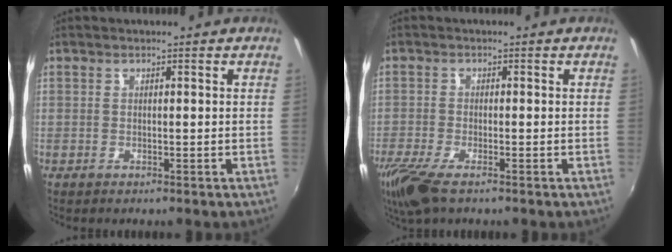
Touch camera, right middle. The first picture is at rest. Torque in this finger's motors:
{"motor_torque": [1.06, -1.00, 0.36, 0.09]}